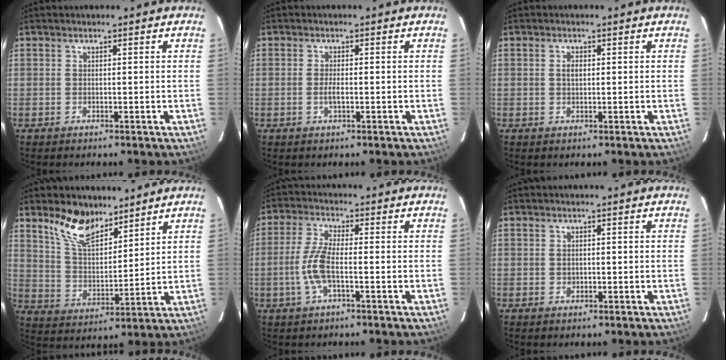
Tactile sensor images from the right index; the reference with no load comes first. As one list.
[{"total": 1.8, "force": [-0.5, 0.5, 1.6], "torque": [-0.034, -0.002, -0.009]}, {"total": 1.5, "force": [0.2, 0.9, 1.2], "torque": [-0.021, 0.004, 0.003]}, {"total": 10.5, "force": [7.9, 3.9, 5.7], "torque": [-0.109, 0.005, 0.156]}, {"total": 6.7, "force": [-1.8, 1.6, 6.3], "torque": [-0.138, 0.001, -0.038]}, {"total": 1.0, "force": [-0.2, 0.9, 0.4], "torque": [-0.005, 0.001, -0.001]}]